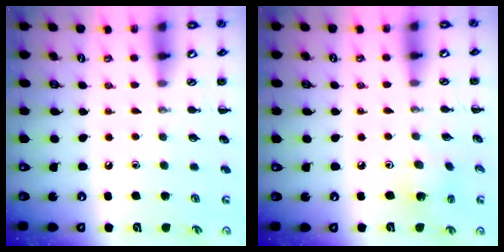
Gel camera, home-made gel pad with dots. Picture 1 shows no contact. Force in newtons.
{"total": 2.4, "press": 2.2, "slide": 0.8}